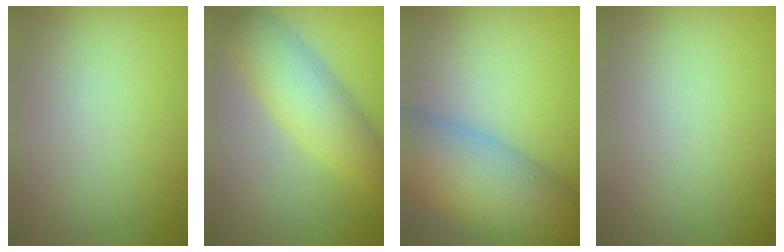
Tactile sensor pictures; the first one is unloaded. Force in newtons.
{"total": 5.4, "press": 5.4, "slide": 0.1}
{"total": 10.1, "press": 10.1, "slide": 0.6}
{"total": 0.0}